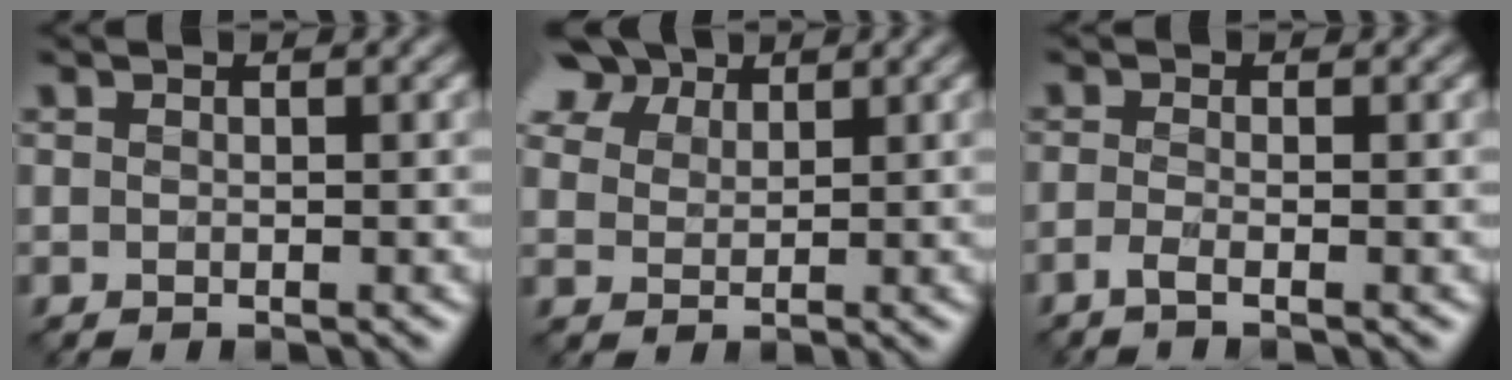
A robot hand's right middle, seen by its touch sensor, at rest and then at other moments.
{"total": 7.7, "force": [5.6, 4.3, 3.2], "torque": [-0.087, 0.015, 0.091]}
{"total": 1.3, "force": [-0.9, 0.1, 0.9], "torque": [-0.024, -0.009, -0.026]}